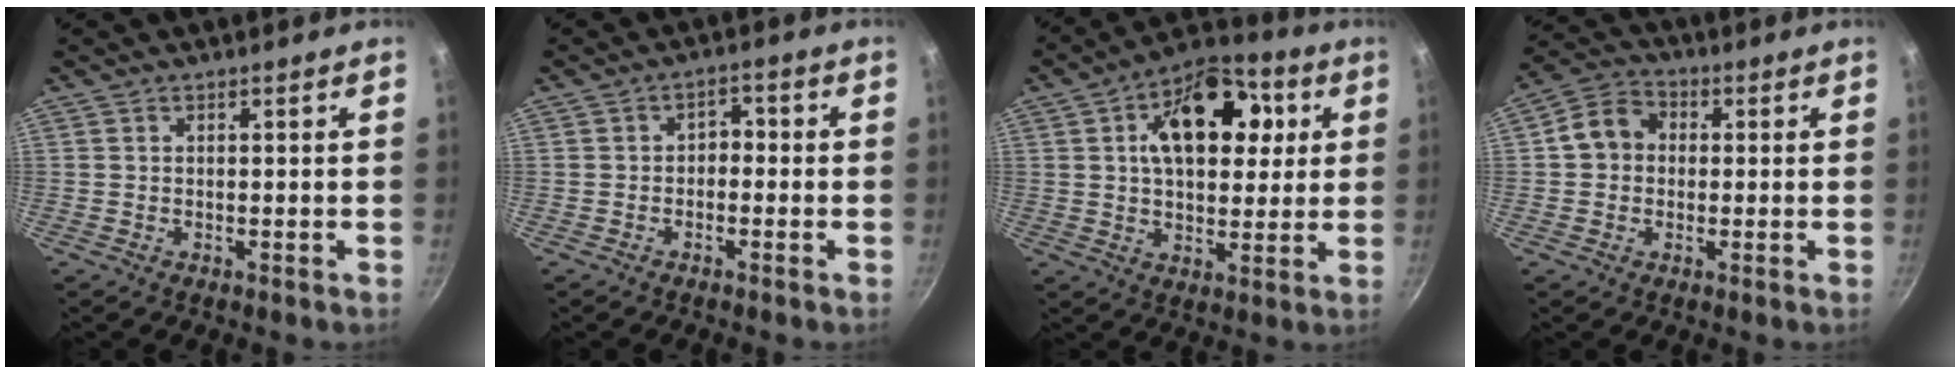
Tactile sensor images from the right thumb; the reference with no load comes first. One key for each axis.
{"total": 2.9, "fx": -0.7, "fy": 2.1, "fz": 1.8, "tx": -0.009, "ty": 0.020, "tz": -0.022}
{"total": 16.7, "fx": 4.2, "fy": 9.8, "fz": 12.8, "tx": -0.154, "ty": 0.013, "tz": 0.058}
{"total": 7.5, "fx": 0.3, "fy": 6.3, "fz": 3.9, "tx": -0.056, "ty": 0.023, "tz": -0.006}